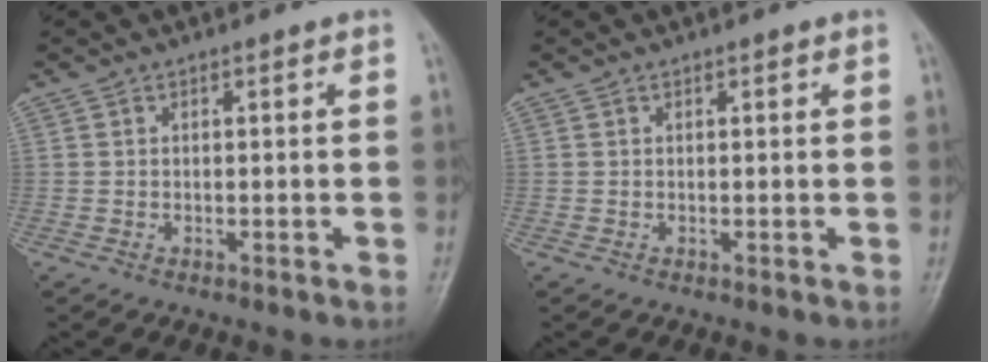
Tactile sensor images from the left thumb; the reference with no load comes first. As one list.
[{"total": 0.6, "force": [0.3, 0.3, 0.4], "torque": [-0.001, 0.000, 0.003]}]